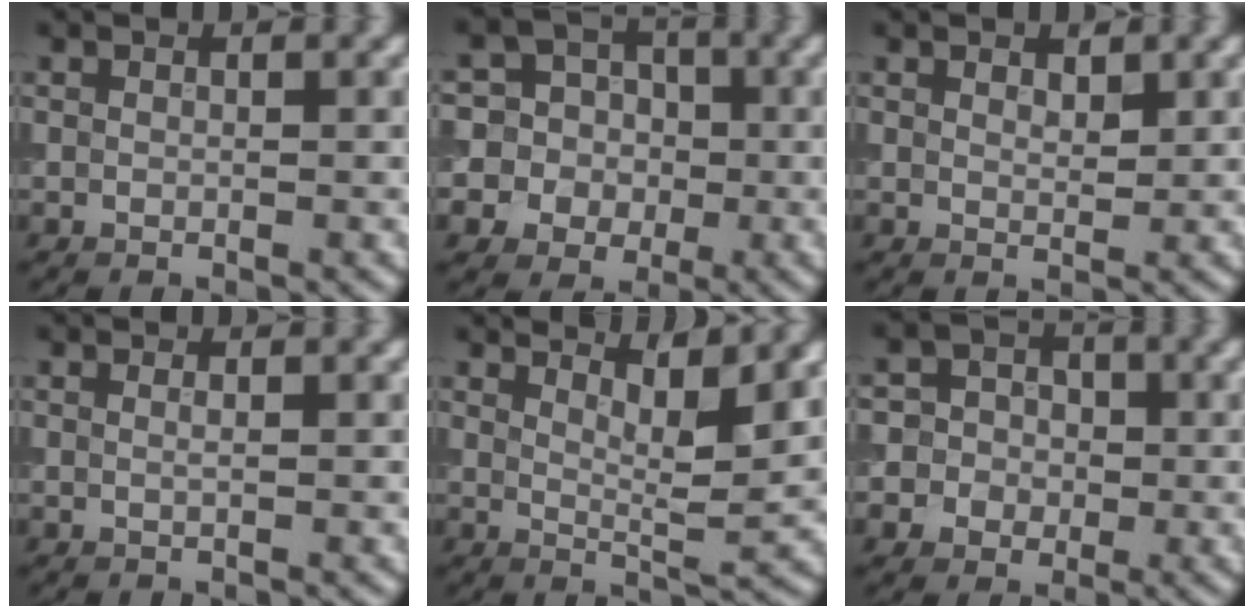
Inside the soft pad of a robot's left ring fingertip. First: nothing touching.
{"total": 10.1, "force": [0.1, 9.9, 2.2], "torque": [-0.079, 0.022, -0.006]}
{"total": 1.1, "force": [0.8, 0.6, 0.6], "torque": [-0.010, -0.001, 0.015]}
{"total": 0.7, "force": [0.2, 0.3, 0.6], "torque": [-0.007, 0.000, -0.001]}
{"total": 4.9, "force": [3.5, 0.8, 3.3], "torque": [-0.048, -0.003, 0.054]}
{"total": 7.6, "force": [-1.0, 7.3, 1.7], "torque": [-0.020, 0.016, -0.041]}